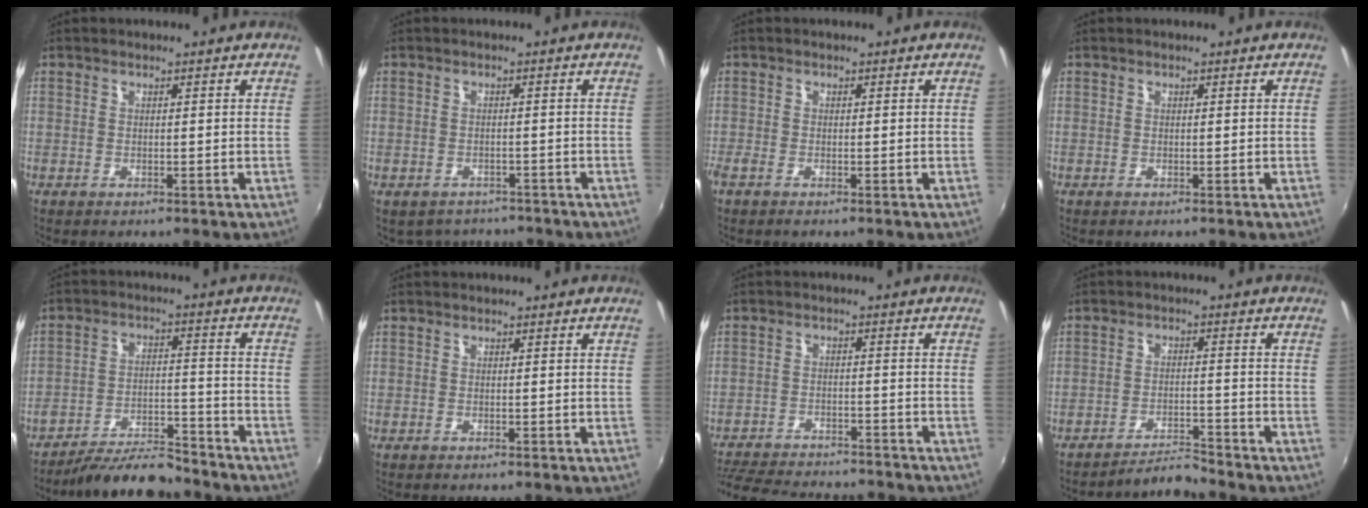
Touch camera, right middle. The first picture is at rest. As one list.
[{"total": 5.5, "force": [-4.7, 2.6, 0.9], "torque": [-0.025, -0.009, -0.062]}, {"total": 1.2, "force": [-0.9, 0.1, 0.8], "torque": [-0.018, -0.005, -0.020]}, {"total": 0.0}, {"total": 11.3, "force": [-10.5, 2.1, 3.9], "torque": [-0.090, 0.000, -0.168]}, {"total": 0.0}, {"total": 17.7, "force": [-15.6, 4.3, 7.2], "torque": [-0.158, -0.018, -0.228]}, {"total": 4.6, "force": [-4.5, -0.9, -0.1], "torque": [-0.013, 0.012, -0.079]}]